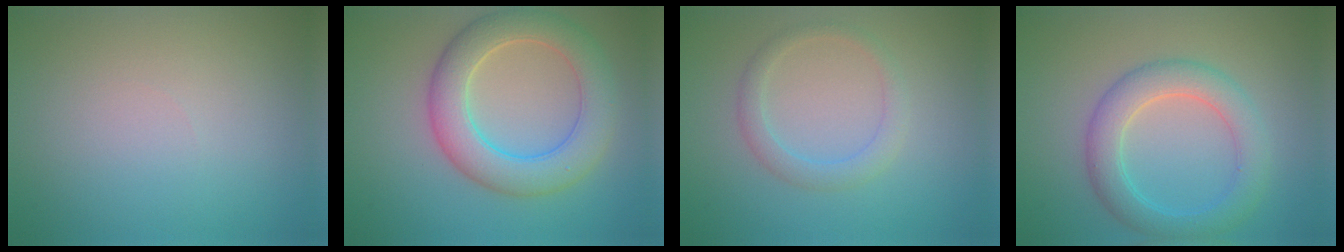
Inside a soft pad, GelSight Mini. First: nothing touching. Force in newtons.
{"total": 6.6, "press": 6.6, "slide": 0.2}
{"total": 2.2, "press": 2.2, "slide": 0.0}
{"total": 4.7, "press": 4.7, "slide": 0.2}